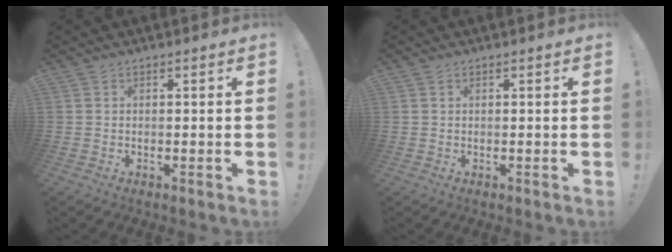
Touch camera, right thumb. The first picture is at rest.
{"total": 0.0}